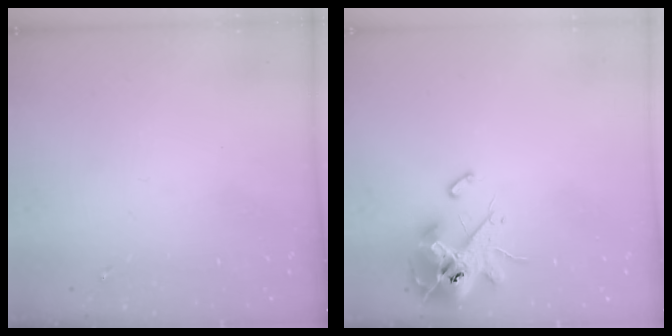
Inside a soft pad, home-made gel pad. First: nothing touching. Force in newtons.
{"total": 13.9, "press": 13.7, "slide": 2.3}